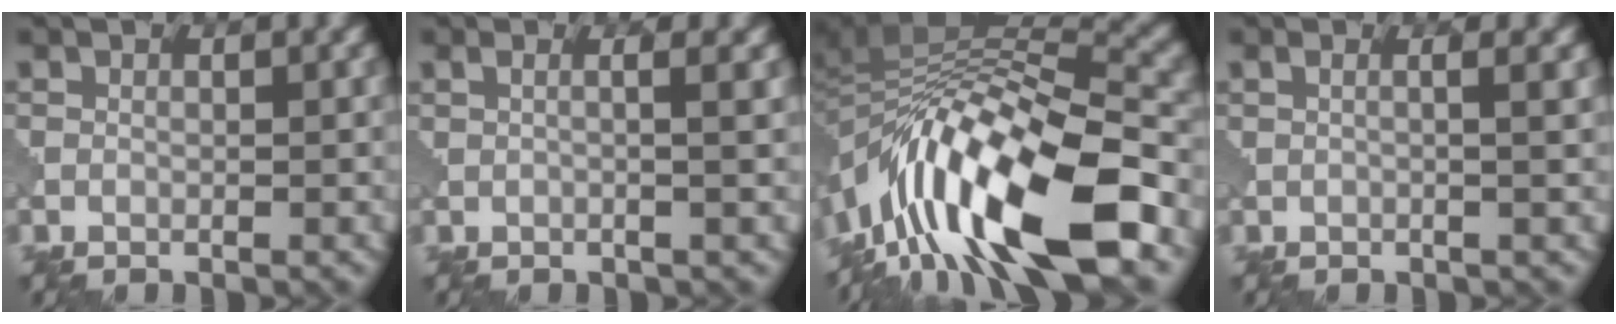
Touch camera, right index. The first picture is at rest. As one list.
[{"total": 2.6, "force": [0.5, 1.0, 2.3], "torque": [-0.017, 0.007, -0.004]}, {"total": 14.2, "force": [-6.9, 5.0, 11.4], "torque": [-0.202, 0.019, -0.107]}, {"total": 2.3, "force": [0.4, 0.9, 2.1], "torque": [-0.013, 0.005, -0.004]}]